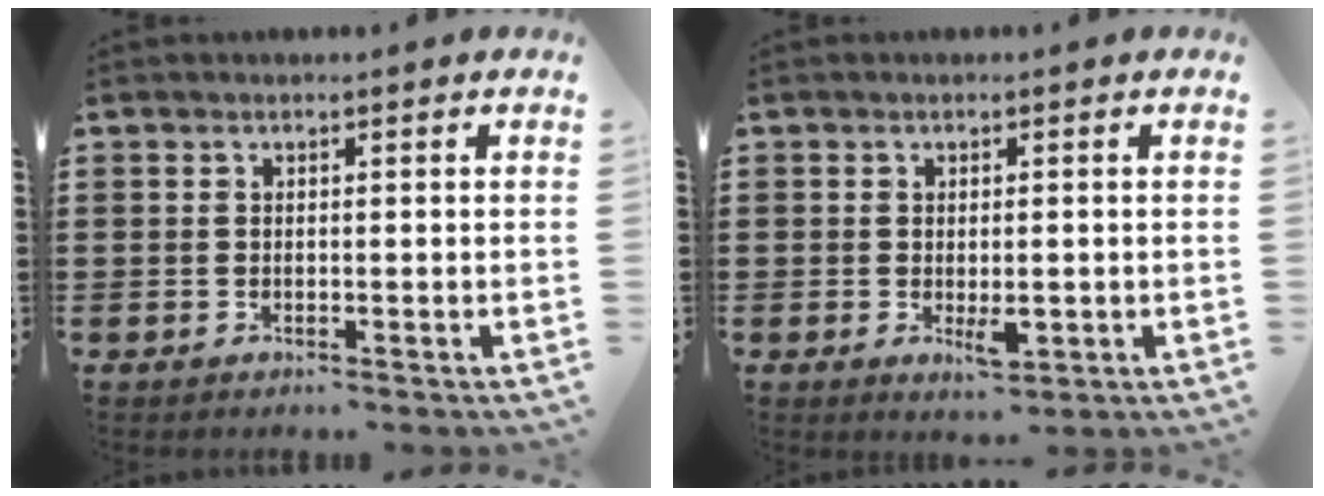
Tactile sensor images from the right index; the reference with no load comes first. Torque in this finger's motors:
{"motor_torque": [0.06, -0.05, 0.08, 0.02]}